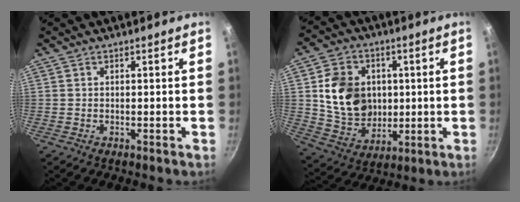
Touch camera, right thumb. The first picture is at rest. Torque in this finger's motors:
{"motor_torque": [0.73, 1.18, 0.75, -0.34, 0.11]}